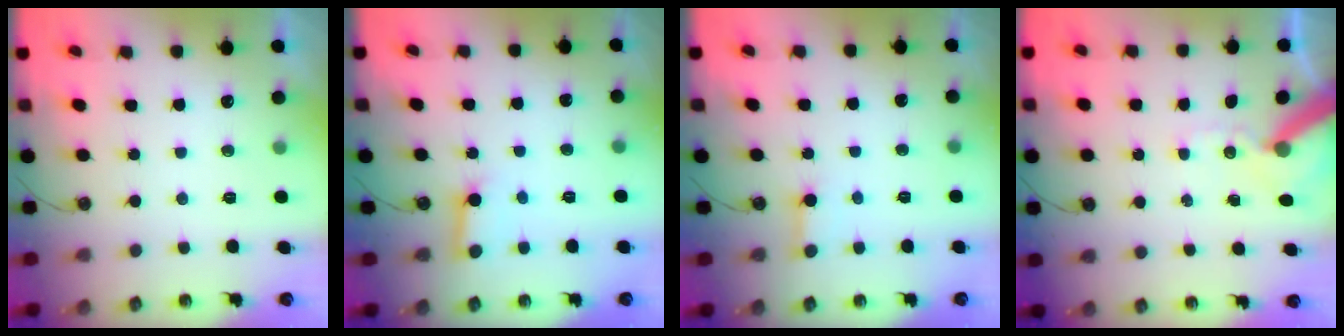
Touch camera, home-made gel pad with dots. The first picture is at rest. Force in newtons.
{"total": 5.4, "press": 5.4, "slide": 0.7}
{"total": 2.5, "press": 2.5, "slide": 0.1}
{"total": 10.6, "press": 10.5, "slide": 1.6}